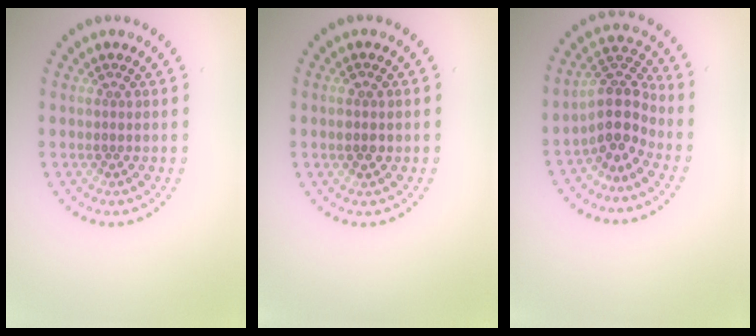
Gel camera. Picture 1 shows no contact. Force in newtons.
{"total": 1.4, "press": 1.4, "slide": 0.1}
{"total": 4.1, "press": 3.1, "slide": 2.6}